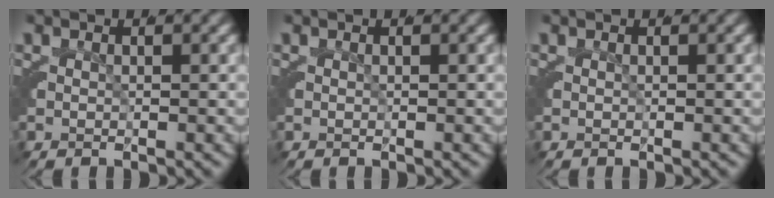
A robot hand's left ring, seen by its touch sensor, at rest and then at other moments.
{"total": 0.0}
{"total": 0.0}